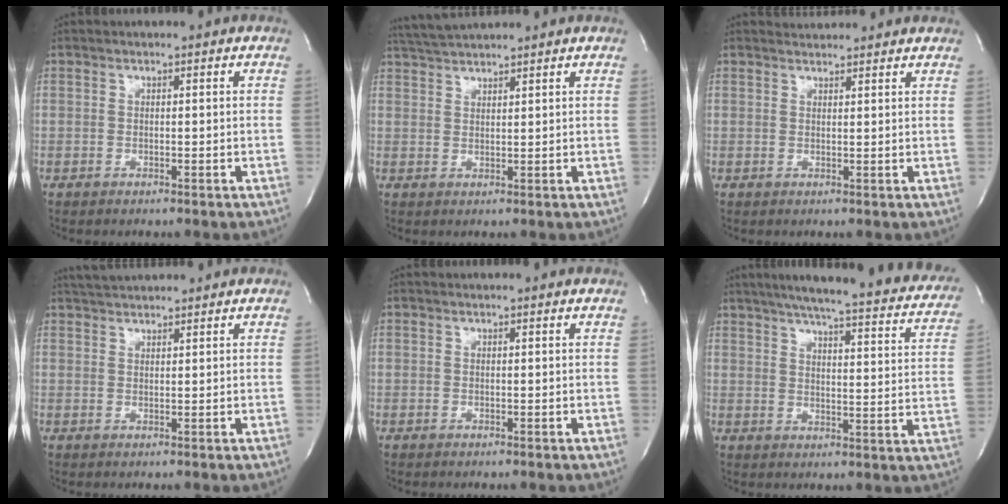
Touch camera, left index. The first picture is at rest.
{"total": 5.4, "force": [5.1, -0.5, 1.5], "torque": [-0.033, 0.028, 0.096]}
{"total": 3.5, "force": [3.4, 0.3, 0.3], "torque": [-0.013, 0.019, 0.044]}
{"total": 4.5, "force": [4.3, 0.2, 1.3], "torque": [-0.026, 0.030, 0.078]}
{"total": 1.3, "force": [1.3, 0.0, 0.3], "torque": [-0.012, 0.006, 0.013]}
{"total": 28.0, "force": [23.6, 4.0, 14.5], "torque": [-0.213, -0.029, 0.275]}